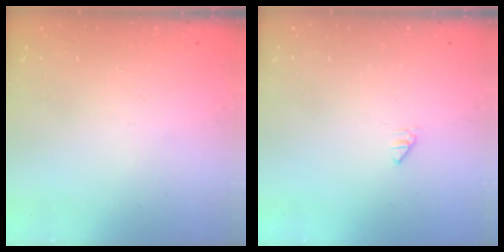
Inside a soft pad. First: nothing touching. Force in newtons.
{"total": 0.0}